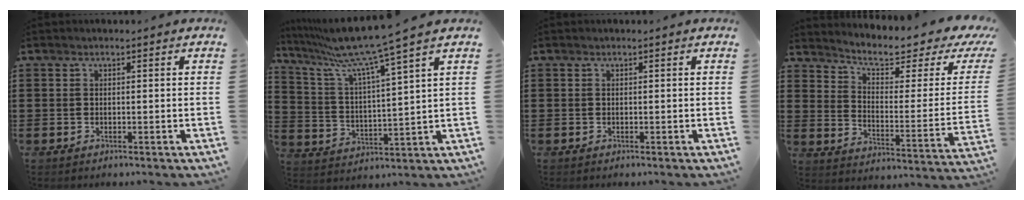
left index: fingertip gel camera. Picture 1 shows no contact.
{"total": 9.1, "force": [7.5, -0.9, 5.0], "torque": [-0.129, -0.052, 0.121]}
{"total": 0.0}
{"total": 5.4, "force": [4.0, 1.3, 3.5], "torque": [-0.073, -0.036, 0.058]}